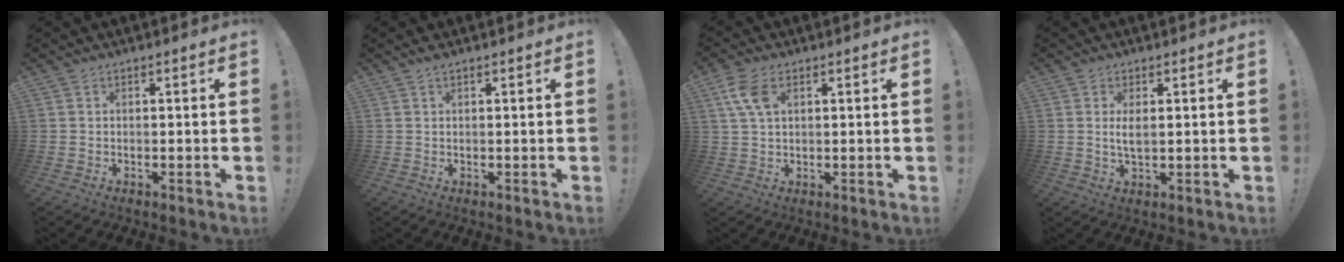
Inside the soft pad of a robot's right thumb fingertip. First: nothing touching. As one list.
[{"total": 0.9, "force": [0.7, -0.2, 0.6], "torque": [-0.015, 0.002, 0.013]}, {"total": 7.3, "force": [2.8, 4.1, 5.4], "torque": [-0.112, -0.002, 0.053]}, {"total": 3.4, "force": [0.7, 1.1, 3.1], "torque": [-0.057, -0.008, 0.008]}]